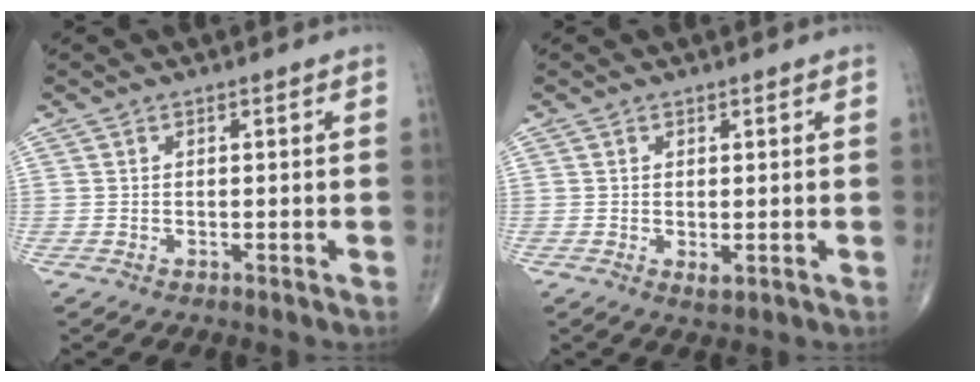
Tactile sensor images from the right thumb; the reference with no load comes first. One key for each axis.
{"total": 1.6, "fx": -0.2, "fy": 0.7, "fz": 1.4, "tx": -0.025, "ty": -0.006, "tz": 0.001}